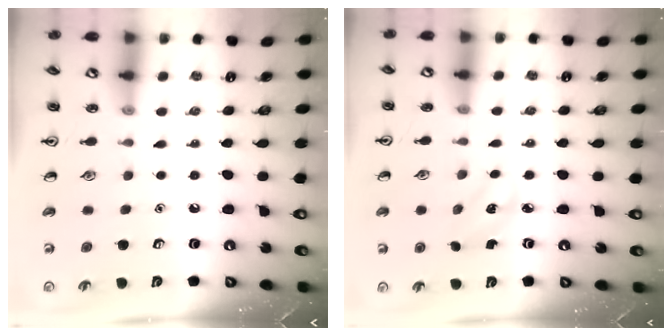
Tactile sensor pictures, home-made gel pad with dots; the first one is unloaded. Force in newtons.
{"total": 2.9, "press": 2.8, "slide": 0.9}